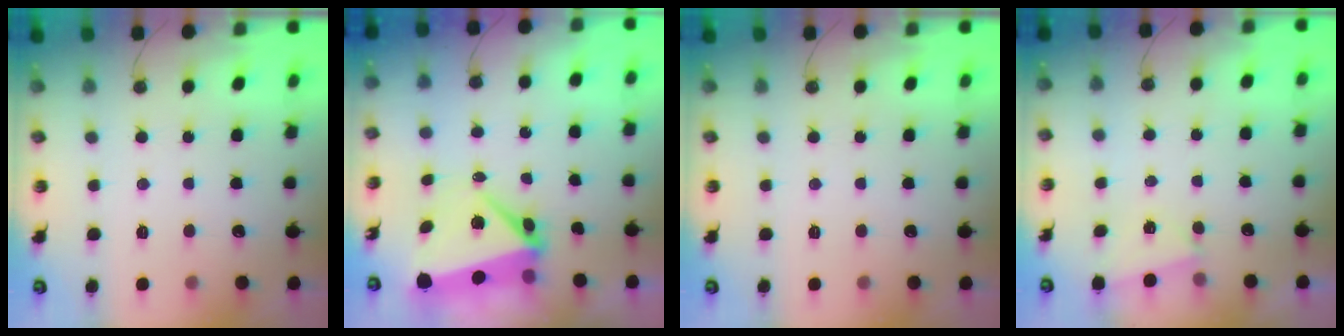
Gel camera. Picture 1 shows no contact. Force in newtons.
{"total": 6.7, "press": 6.7, "slide": 1.0}
{"total": 0.0}
{"total": 2.1, "press": 0.8, "slide": 1.9}